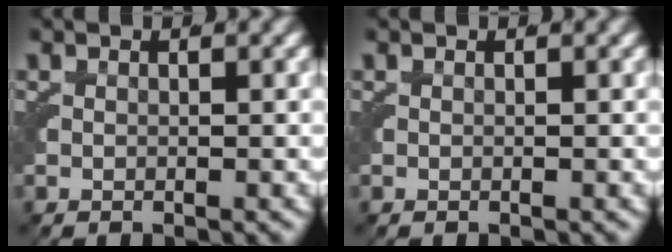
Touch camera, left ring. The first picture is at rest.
{"total": 0.0}